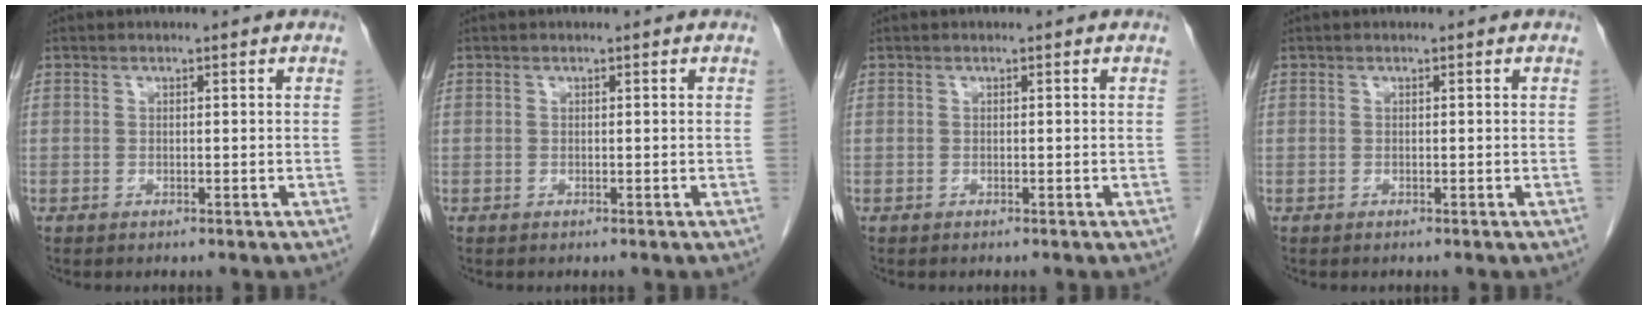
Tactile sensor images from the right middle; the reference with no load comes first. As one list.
[{"total": 0.0}, {"total": 0.0}, {"total": 0.0}]